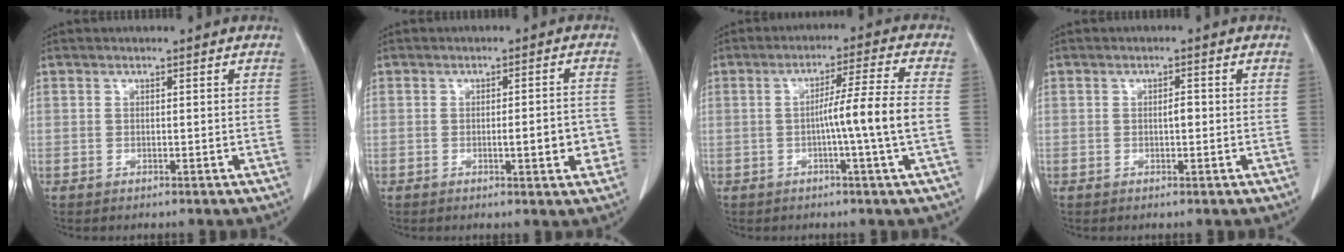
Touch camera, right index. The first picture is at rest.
{"total": 5.1, "force": [-1.3, 1.0, 4.8], "torque": [-0.064, 0.003, -0.012]}
{"total": 8.3, "force": [-1.4, -1.9, 8.0], "torque": [-0.128, 0.004, -0.024]}
{"total": 1.4, "force": [0.0, 0.4, 1.3], "torque": [-0.022, 0.002, 0.000]}